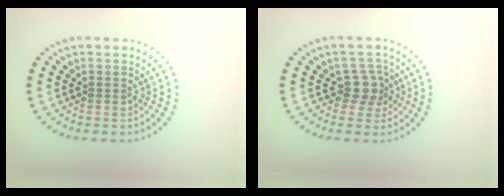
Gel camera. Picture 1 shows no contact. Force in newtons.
{"total": 2.5, "press": 1.9, "slide": 1.6}